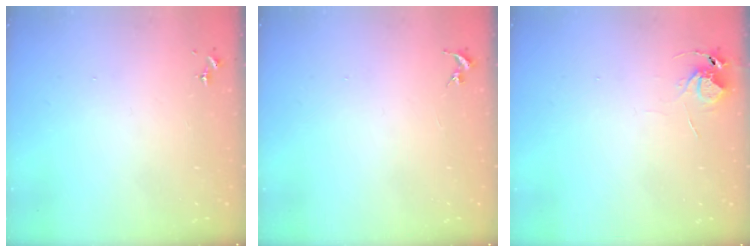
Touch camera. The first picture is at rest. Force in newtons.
{"total": 0.0}
{"total": 5.7, "press": 5.7, "slide": 0.3}